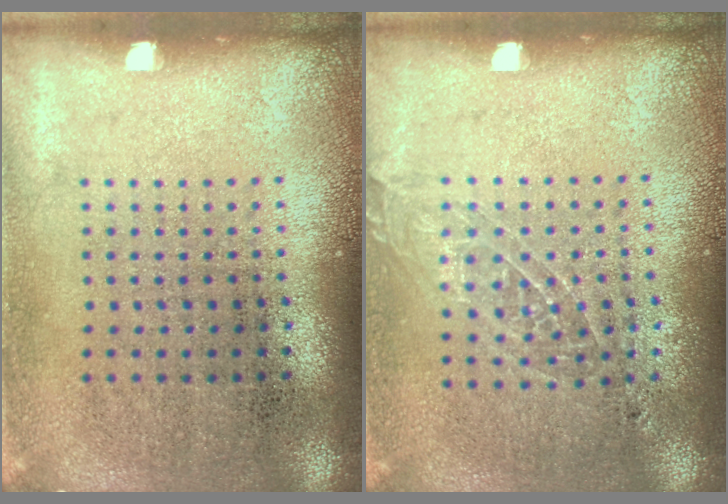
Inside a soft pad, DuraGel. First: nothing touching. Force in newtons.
{"total": 1.0, "press": 1.0, "slide": 0.3}